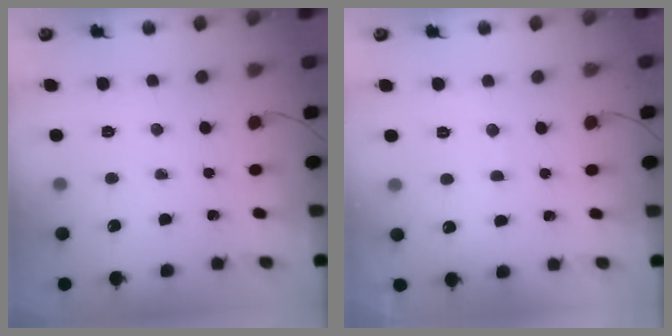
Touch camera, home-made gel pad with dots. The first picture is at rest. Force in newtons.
{"total": 6.3, "press": 6.3, "slide": 1.1}